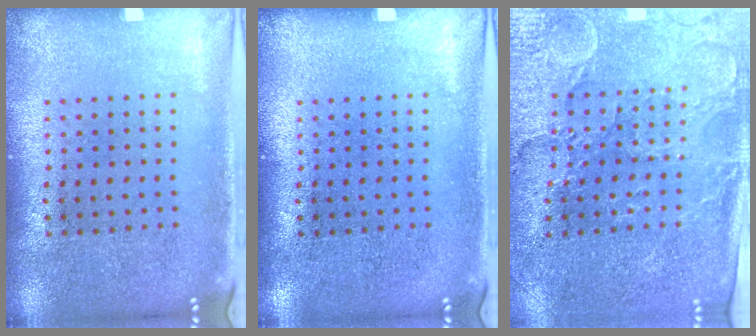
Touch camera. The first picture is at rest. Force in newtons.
{"total": 0.0}
{"total": 3.5, "press": 3.3, "slide": 1.2}